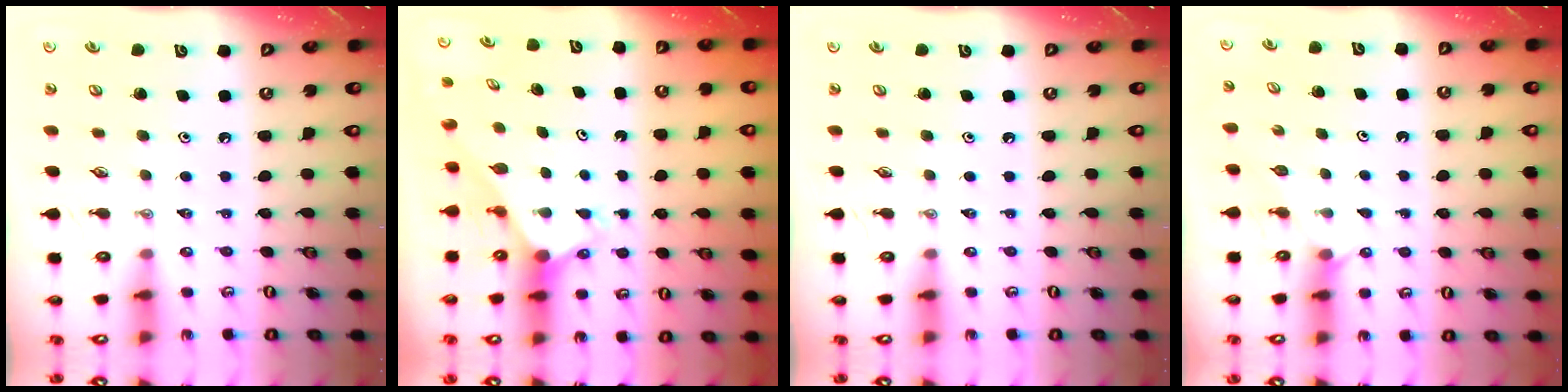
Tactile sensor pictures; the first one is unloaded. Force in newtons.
{"total": 2.6, "press": 2.6, "slide": 0.1}
{"total": 0.0}
{"total": 1.5, "press": 1.5, "slide": 0.3}